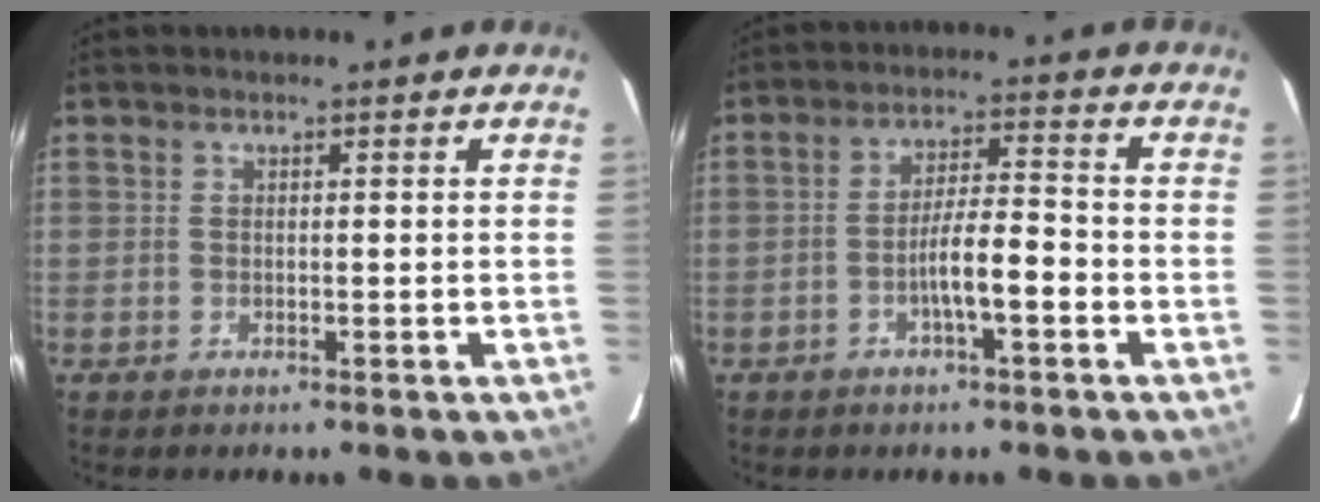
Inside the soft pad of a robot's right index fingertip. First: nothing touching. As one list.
[{"total": 6.2, "force": [-2.4, 0.8, 5.7], "torque": [-0.103, 0.011, -0.042]}]